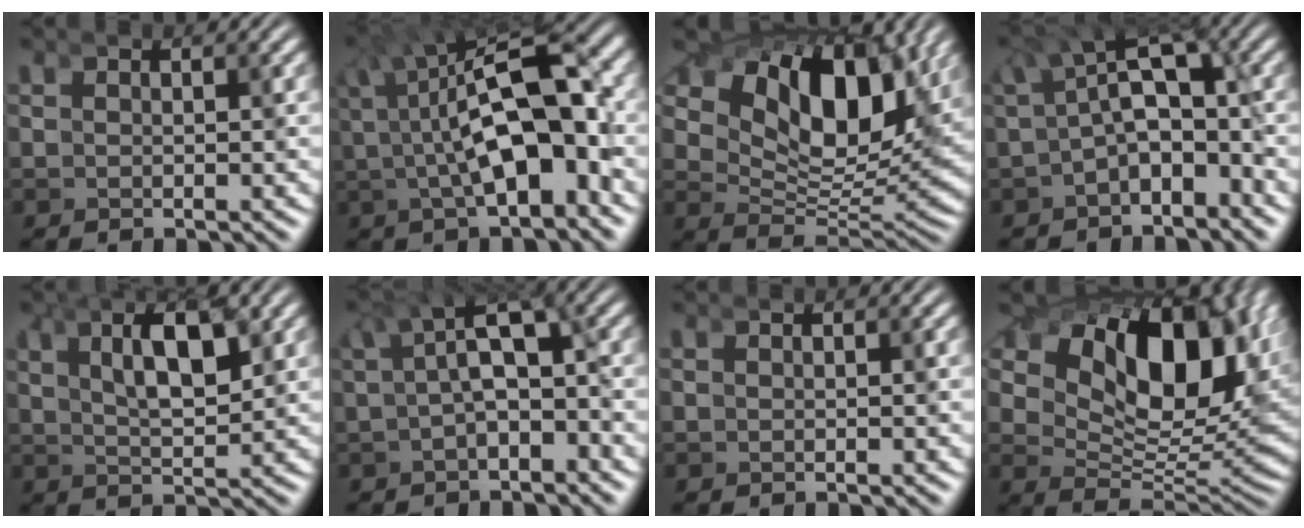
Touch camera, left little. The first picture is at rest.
{"total": 7.5, "force": [-1.3, 4.1, 6.1], "torque": [-0.102, -0.006, -0.020]}
{"total": 12.4, "force": [2.9, 7.6, 9.4], "torque": [-0.180, -0.012, 0.040]}
{"total": 5.1, "force": [-0.9, 2.8, 4.2], "torque": [-0.074, -0.016, -0.015]}
{"total": 4.4, "force": [0.3, 1.9, 4.0], "torque": [-0.070, -0.006, 0.005]}
{"total": 4.9, "force": [-0.3, 2.6, 4.1], "torque": [-0.063, -0.004, -0.010]}
{"total": 0.0}
{"total": 14.1, "force": [3.3, 8.6, 10.7], "torque": [-0.190, -0.005, 0.041]}